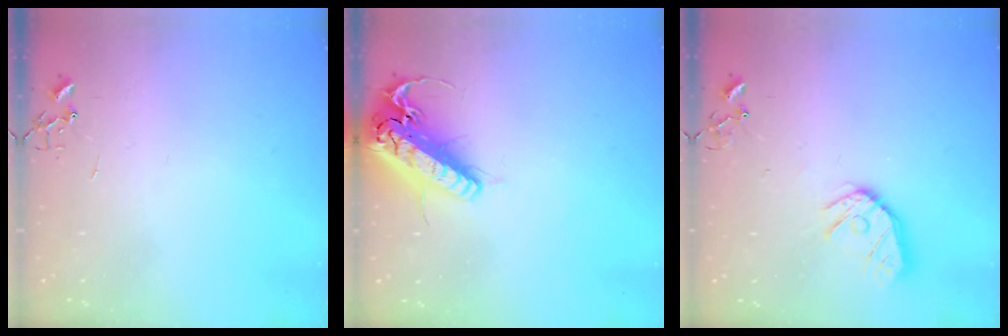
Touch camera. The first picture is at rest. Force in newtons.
{"total": 21.0, "press": 20.7, "slide": 3.7}
{"total": 12.6, "press": 12.5, "slide": 1.4}